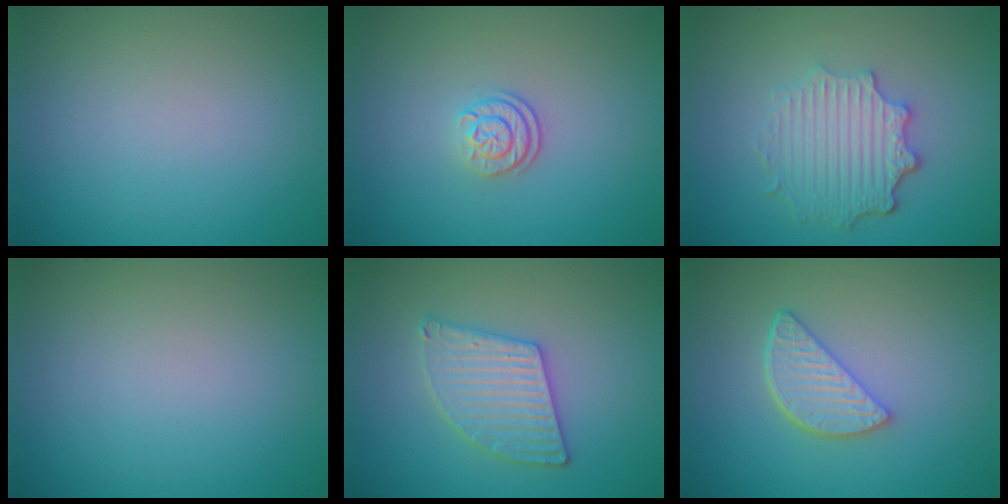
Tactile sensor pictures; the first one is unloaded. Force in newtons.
{"total": 2.1, "press": 1.7, "slide": 1.3}
{"total": 4.6, "press": 3.6, "slide": 2.8}
{"total": 0.0}
{"total": 3.6, "press": 3.6, "slide": 0.3}
{"total": 3.5, "press": 2.9, "slide": 2.0}